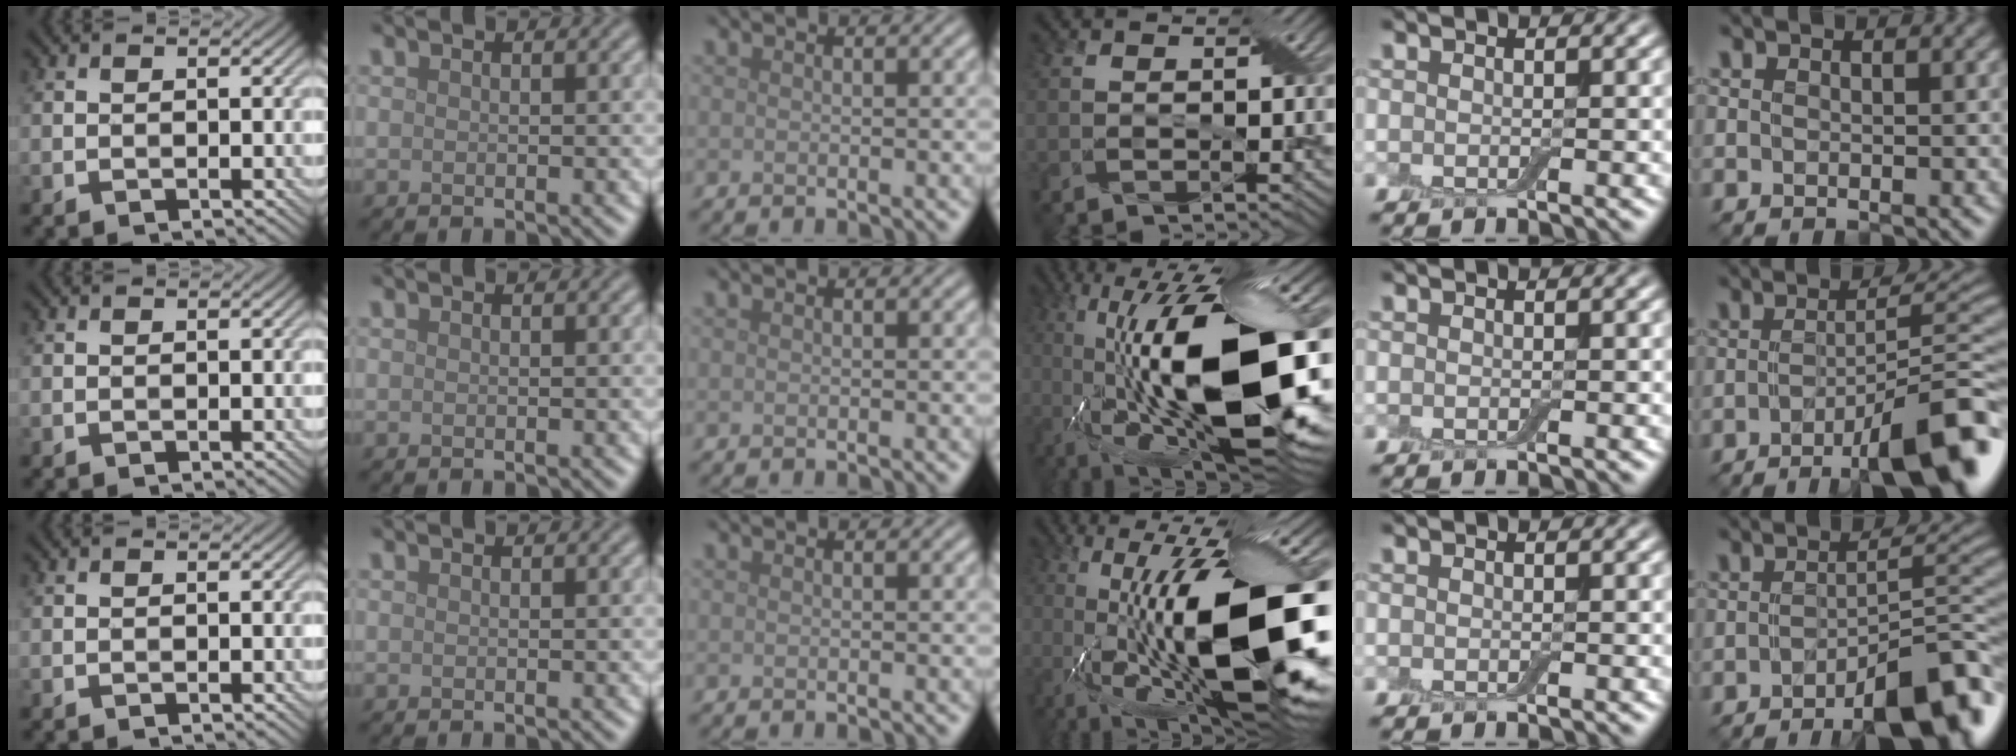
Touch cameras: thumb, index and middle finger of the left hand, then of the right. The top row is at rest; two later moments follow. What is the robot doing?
{"motion": "close", "object": "airpods case & airpods"}